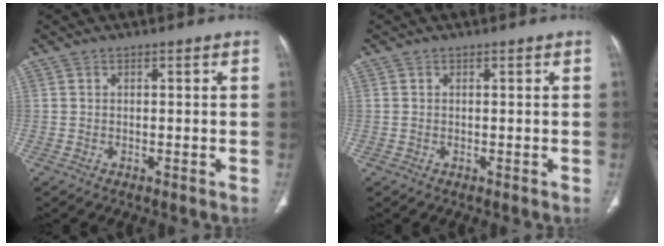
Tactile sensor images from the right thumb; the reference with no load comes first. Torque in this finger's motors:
{"motor_torque": [0.19, 0.09, 0.23, 0.01, 0.04]}